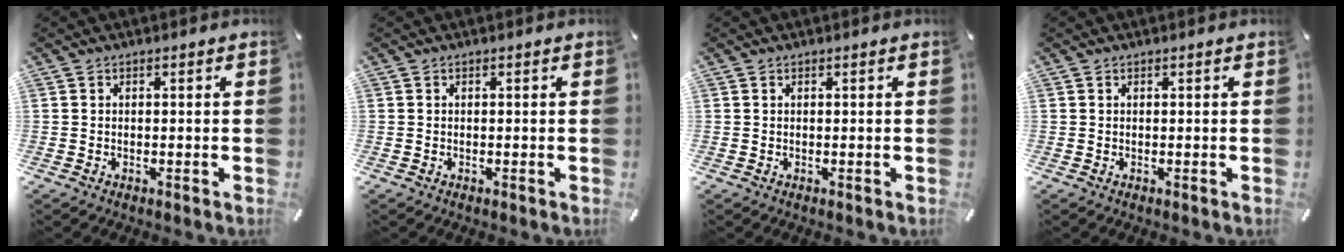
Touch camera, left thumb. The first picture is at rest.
{"total": 0.0}
{"total": 0.0}
{"total": 0.0}